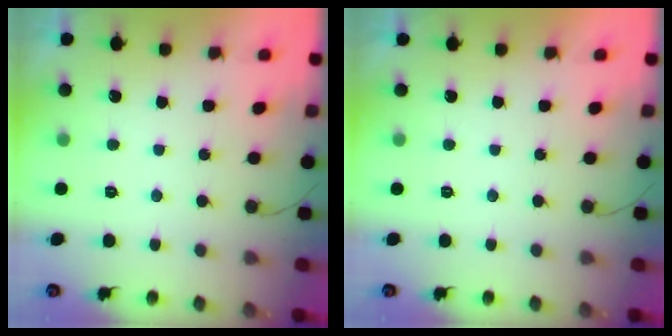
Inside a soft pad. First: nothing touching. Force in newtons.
{"total": 2.0, "press": 2.0, "slide": 0.1}